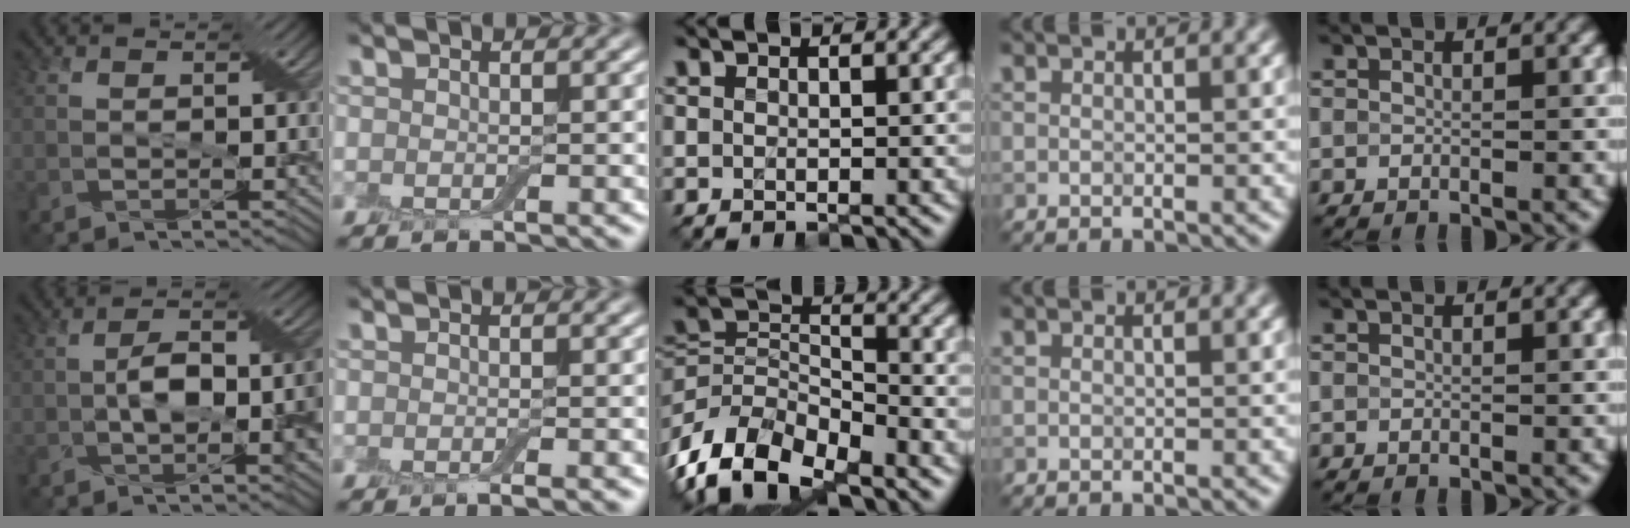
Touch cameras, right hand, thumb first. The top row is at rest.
{"thumb": {"total": 9.2, "force": [-1.0, 4.1, 8.2], "torque": [-0.138, 0.006, -0.019]}, "index": {"total": 1.2, "force": [-0.6, 0.2, 1.1], "torque": [-0.009, -0.002, -0.010]}, "middle": {"total": 8.9, "force": [-5.6, 4.7, 5.1], "torque": [-0.097, -0.012, -0.114]}}